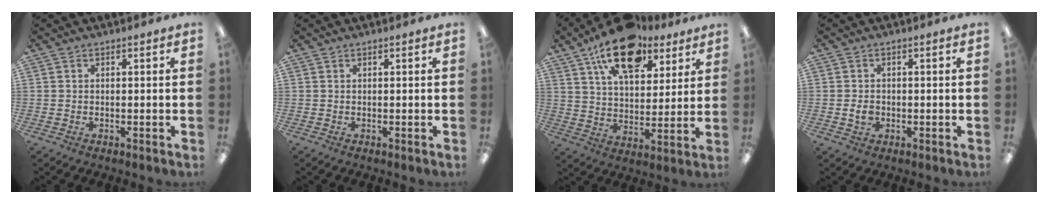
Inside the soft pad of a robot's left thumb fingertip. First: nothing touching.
{"total": 0.0}
{"total": 17.3, "force": [11.2, 9.0, 9.6], "torque": [-0.152, -0.051, 0.197]}
{"total": 2.5, "force": [-0.3, 1.9, 1.5], "torque": [-0.027, 0.003, -0.005]}